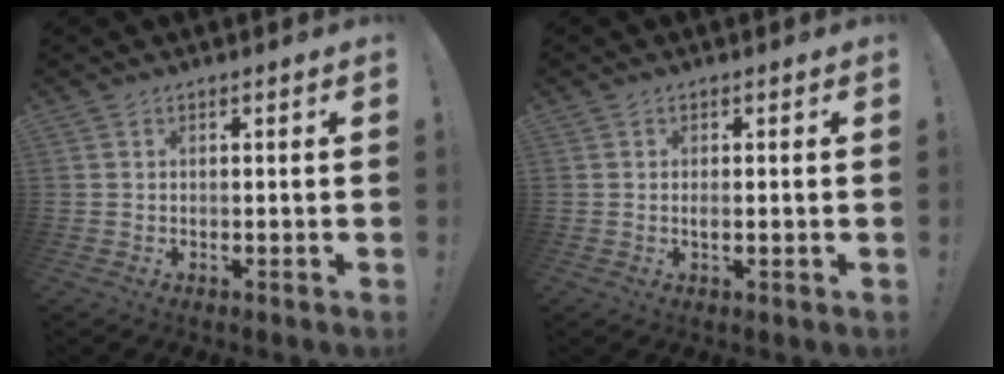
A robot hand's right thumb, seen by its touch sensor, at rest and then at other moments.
{"total": 1.2, "force": [-0.3, 0.1, 1.2], "torque": [-0.021, 0.000, -0.007]}